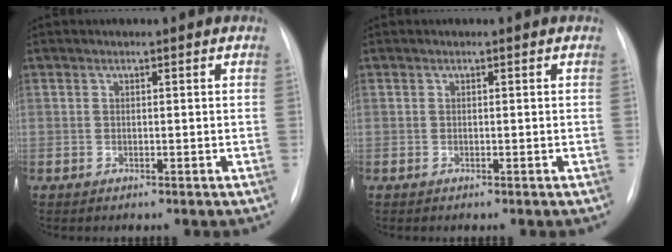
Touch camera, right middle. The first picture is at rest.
{"total": 0.0}